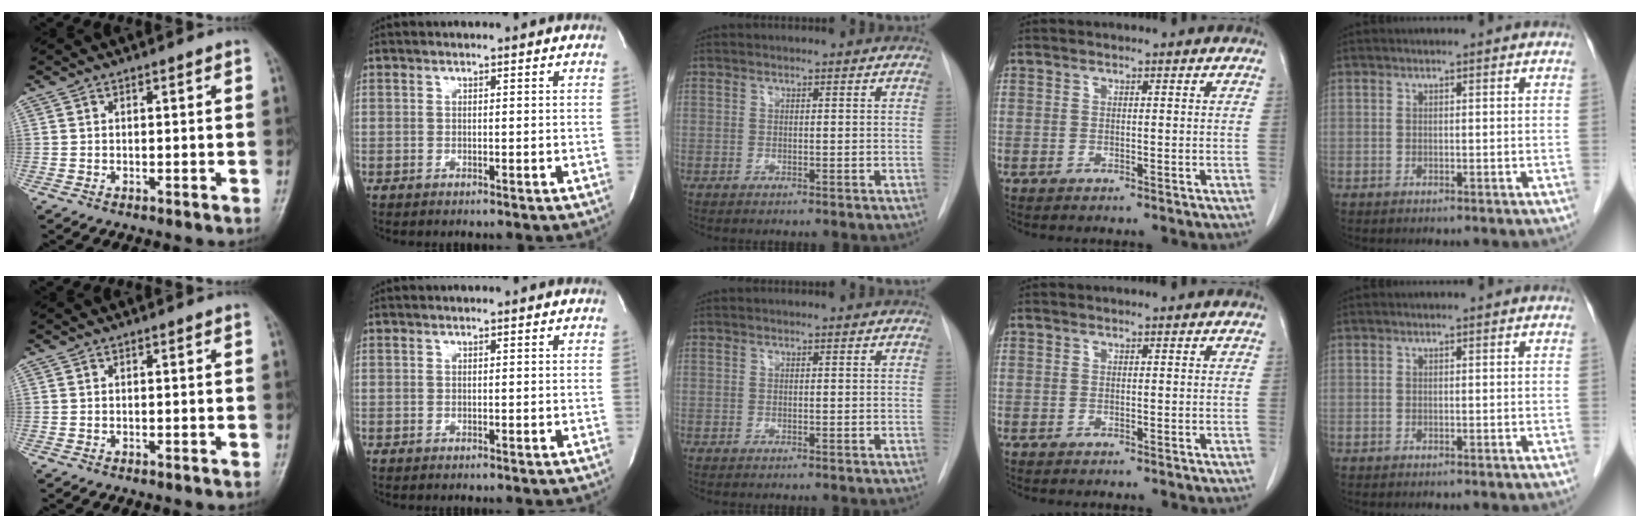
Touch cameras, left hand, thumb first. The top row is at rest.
{}